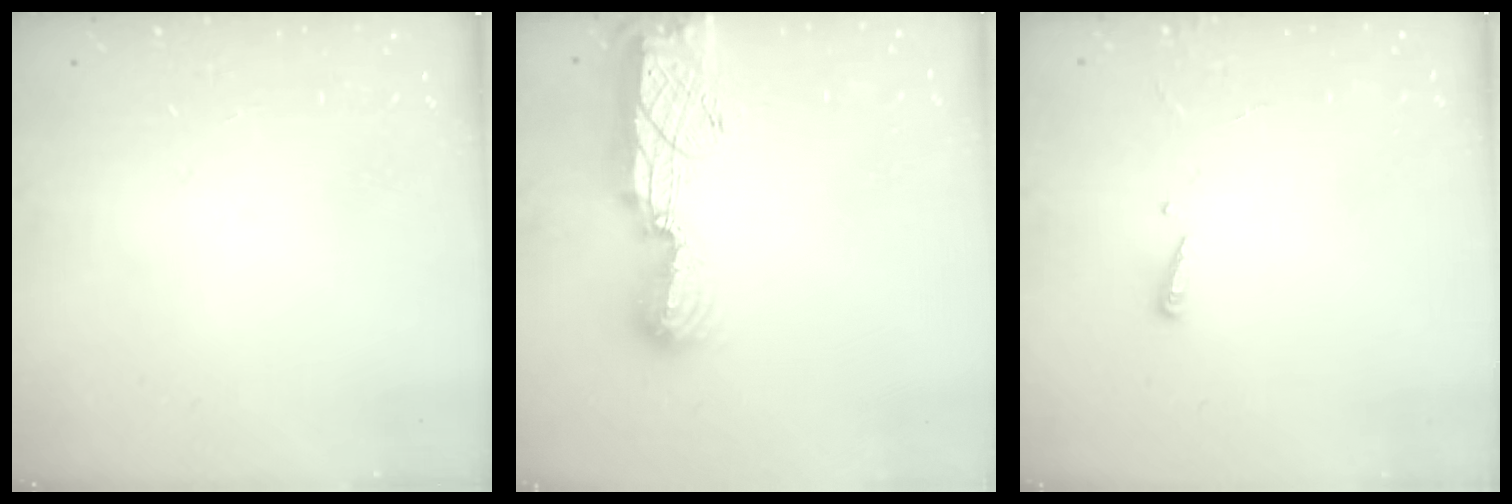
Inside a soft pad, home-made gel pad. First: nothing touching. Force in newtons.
{"total": 12.4, "press": 12.3, "slide": 1.2}
{"total": 2.4, "press": 2.4, "slide": 0.2}